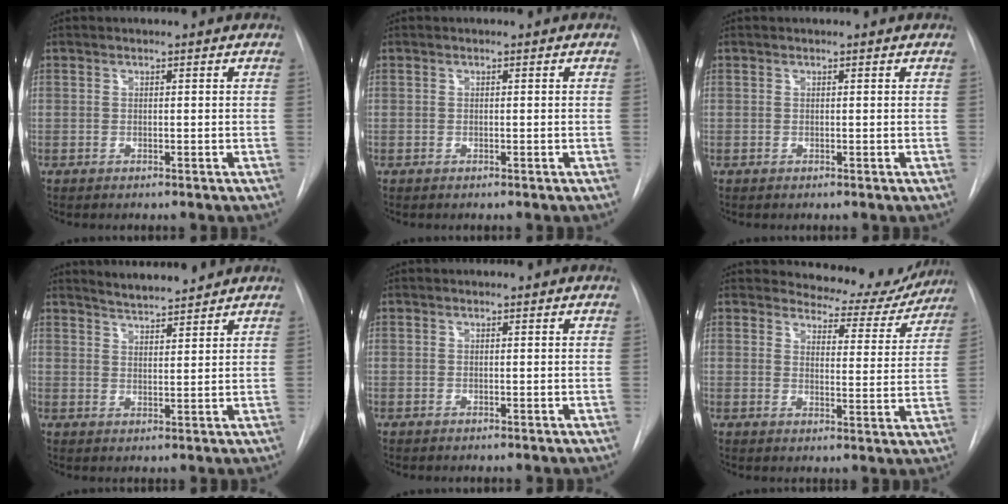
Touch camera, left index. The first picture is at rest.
{"total": 0.0}
{"total": 0.8, "force": [0.8, 0.0, 0.2], "torque": [-0.008, 0.007, 0.008]}
{"total": 5.2, "force": [5.1, 0.2, 1.0], "torque": [-0.024, 0.008, 0.085]}
{"total": 0.0}
{"total": 9.9, "force": [9.5, 2.7, 0.3], "torque": [0.014, -0.026, 0.105]}